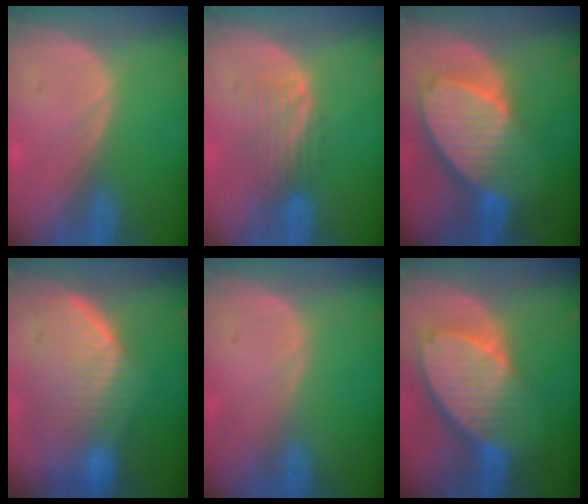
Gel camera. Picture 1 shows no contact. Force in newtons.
{"total": 4.6, "press": 4.0, "slide": 2.3}
{"total": 10.4, "press": 9.1, "slide": 5.1}
{"total": 10.1, "press": 9.0, "slide": 4.5}
{"total": 0.0}
{"total": 10.3, "press": 9.0, "slide": 5.0}